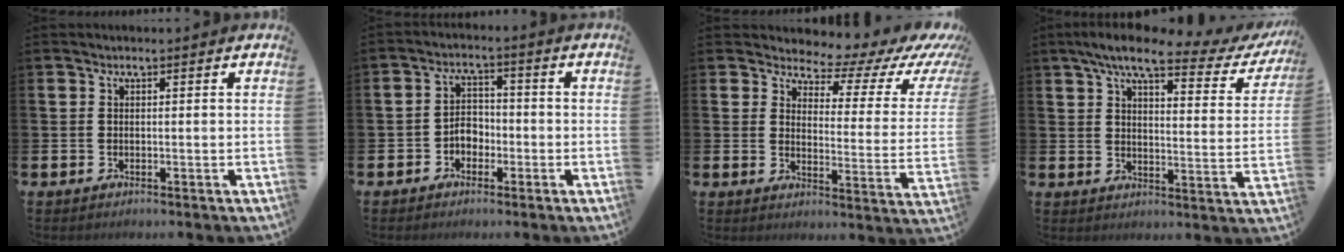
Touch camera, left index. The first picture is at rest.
{"total": 3.2, "force": [-1.7, 2.3, 1.4], "torque": [-0.031, 0.010, -0.037]}
{"total": 4.9, "force": [4.3, 1.9, 1.3], "torque": [-0.028, -0.047, 0.063]}
{"total": 7.8, "force": [6.2, 1.5, 4.5], "torque": [-0.093, -0.031, 0.098]}